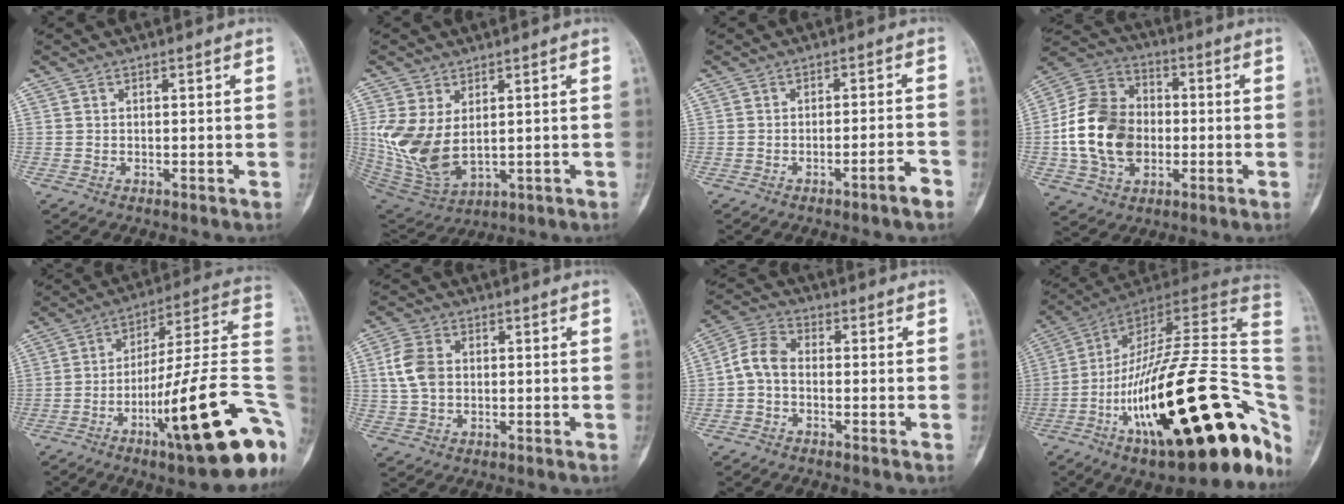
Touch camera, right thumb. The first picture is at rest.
{"total": 12.2, "force": [1.2, 7.4, 9.7], "torque": [-0.199, -0.012, 0.048]}
{"total": 3.7, "force": [-2.4, 0.1, 2.7], "torque": [-0.044, 0.025, -0.035]}
{"total": 17.1, "force": [-2.1, 12.8, 11.1], "torque": [-0.186, 0.026, -0.041]}
{"total": 27.3, "force": [-8.8, 5.2, 25.3], "torque": [-0.297, 0.047, -0.127]}
{"total": 6.5, "force": [0.6, 4.7, 4.4], "torque": [-0.087, 0.008, 0.010]}
{"total": 5.8, "force": [-1.1, 3.9, 4.1], "torque": [-0.074, 0.025, -0.035]}
{"total": 37.1, "force": [-9.6, 12.3, 33.6], "torque": [-0.434, 0.059, -0.153]}